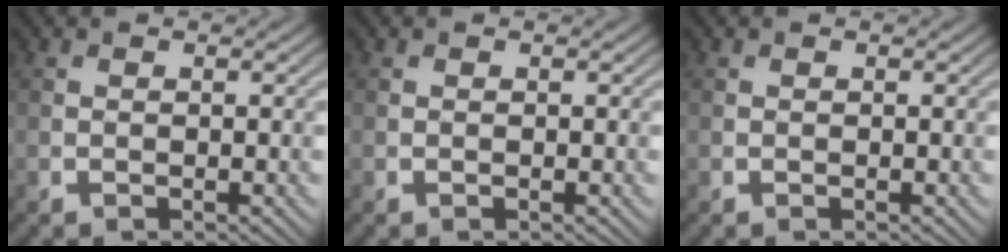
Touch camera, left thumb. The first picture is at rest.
{"total": 0.0}
{"total": 0.0}